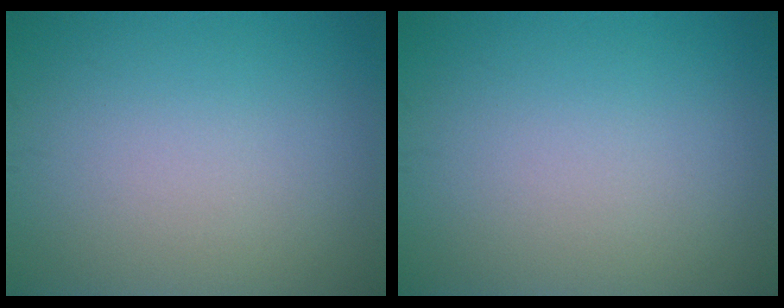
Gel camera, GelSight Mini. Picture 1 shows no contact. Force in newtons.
{"total": 0.0}